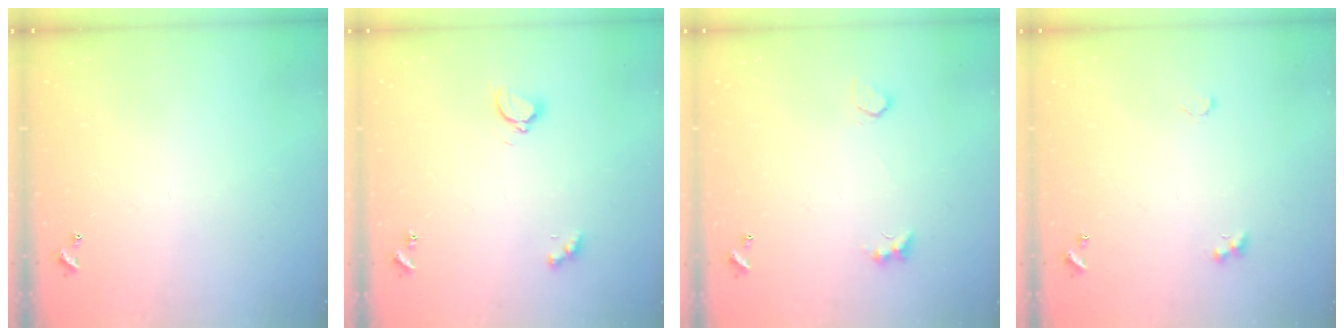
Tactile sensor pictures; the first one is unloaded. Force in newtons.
{"total": 3.0, "press": 3.0, "slide": 0.6}
{"total": 3.0, "press": 2.9, "slide": 0.8}
{"total": 2.8, "press": 2.7, "slide": 0.6}